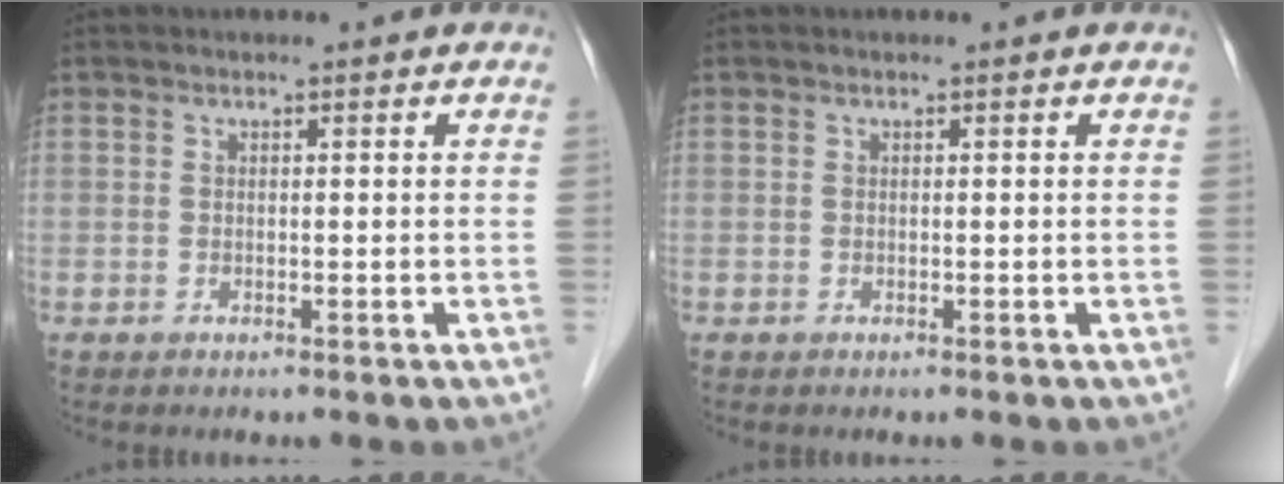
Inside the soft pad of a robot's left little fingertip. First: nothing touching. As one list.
[{"total": 0.0}]